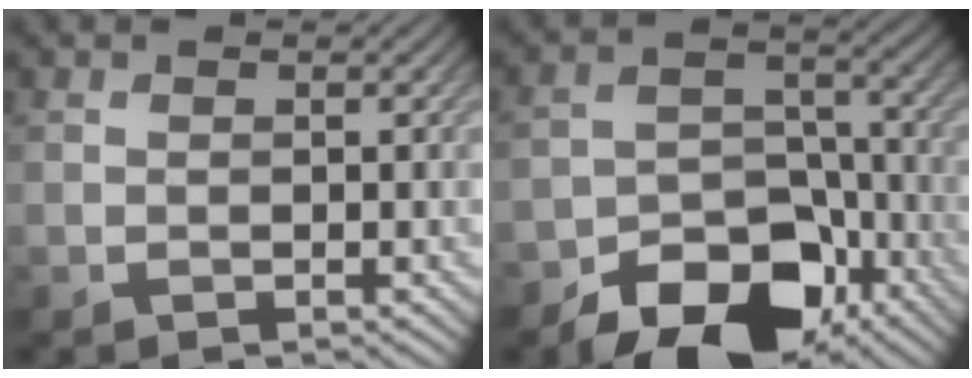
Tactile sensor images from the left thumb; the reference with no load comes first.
{"total": 11.7, "force": [-8.0, 6.5, 5.5], "torque": [-0.082, -0.010, -0.137]}